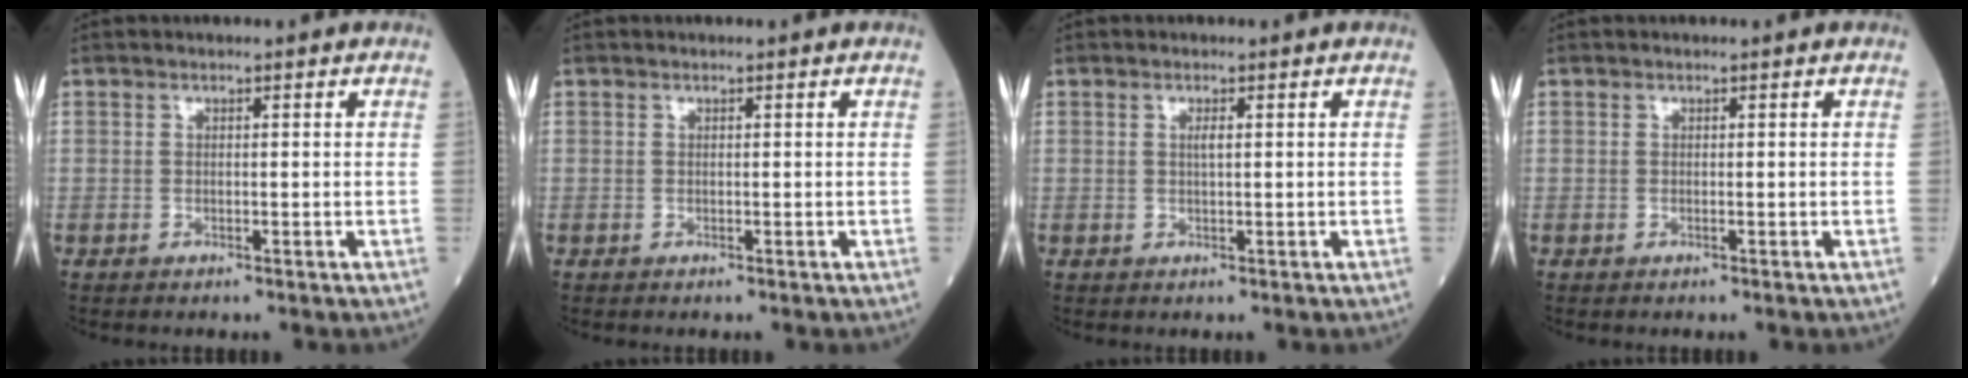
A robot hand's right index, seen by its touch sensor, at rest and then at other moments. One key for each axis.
{"total": 0.0}
{"total": 0.9, "fx": 0.2, "fy": 0.1, "fz": 0.9, "tx": -0.022, "ty": 0.001, "tz": 0.003}
{"total": 0.0}